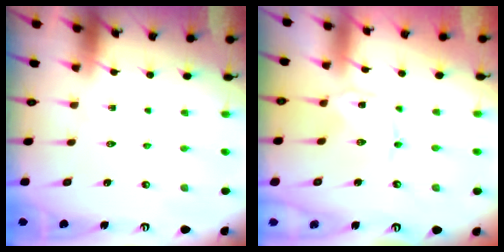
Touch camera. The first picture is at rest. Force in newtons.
{"total": 0.0}